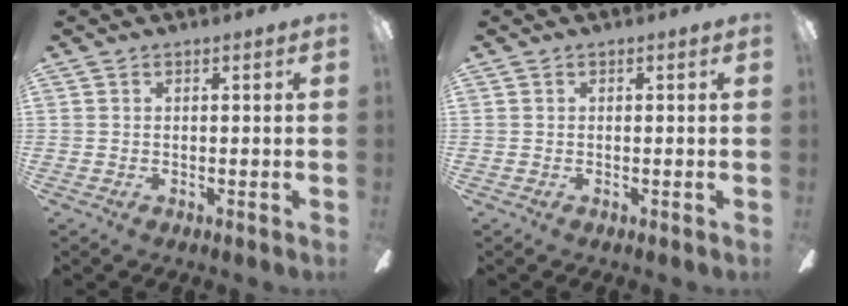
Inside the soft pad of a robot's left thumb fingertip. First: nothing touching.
{"total": 0.0}